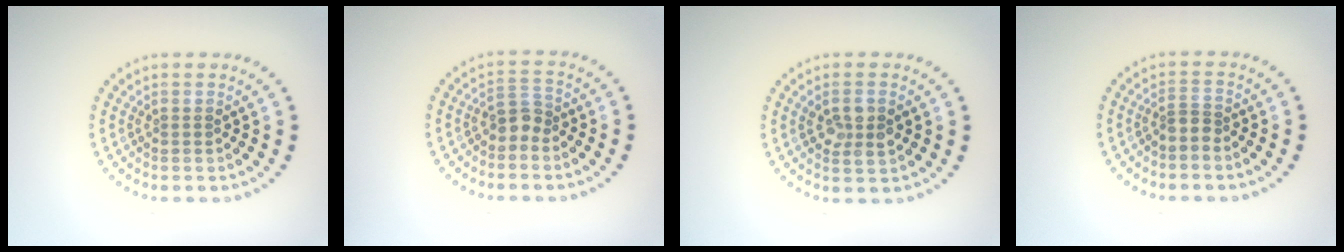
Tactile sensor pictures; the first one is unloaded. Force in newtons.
{"total": 1.7, "press": 1.4, "slide": 1.0}
{"total": 2.5, "press": 2.4, "slide": 0.4}
{"total": 1.2, "press": 0.9, "slide": 0.9}